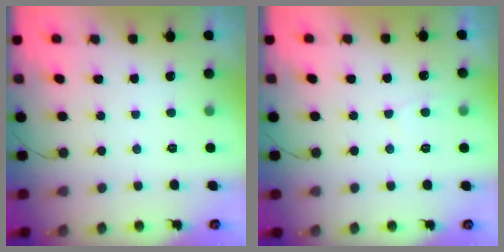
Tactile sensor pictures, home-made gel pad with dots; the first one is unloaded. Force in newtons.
{"total": 3.3, "press": 3.3, "slide": 0.3}